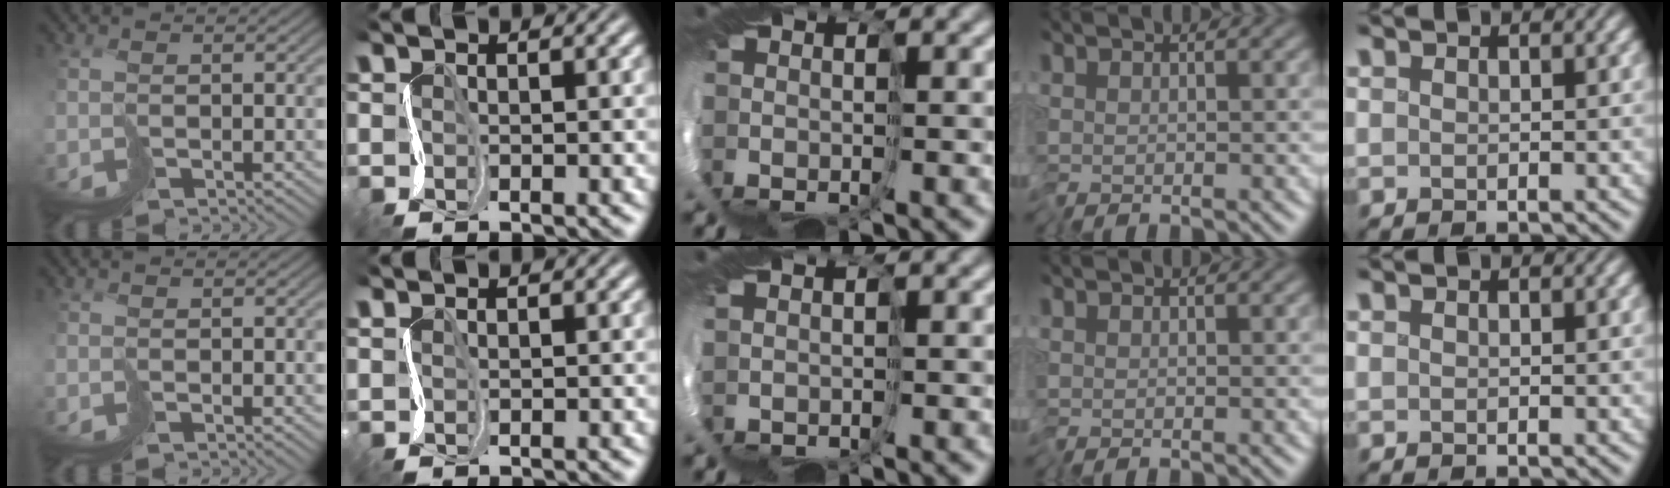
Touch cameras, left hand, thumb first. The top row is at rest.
{"thumb": {"total": 0.5, "force": [0.2, -0.3, -0.4], "torque": [0.009, 0.002, 0.003]}, "index": {"total": 1.1, "force": [1.0, 0.0, -0.5], "torque": [0.012, 0.000, 0.021]}, "middle": {"total": 2.6, "force": [1.2, -1.5, -1.7], "torque": [0.034, -0.005, 0.024]}}